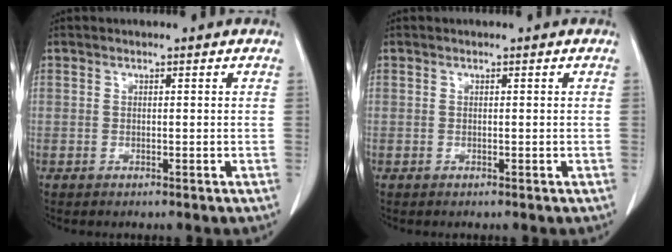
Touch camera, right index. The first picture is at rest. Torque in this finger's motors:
{"motor_torque": [0.01, -0.01, 0.01, 0.00]}